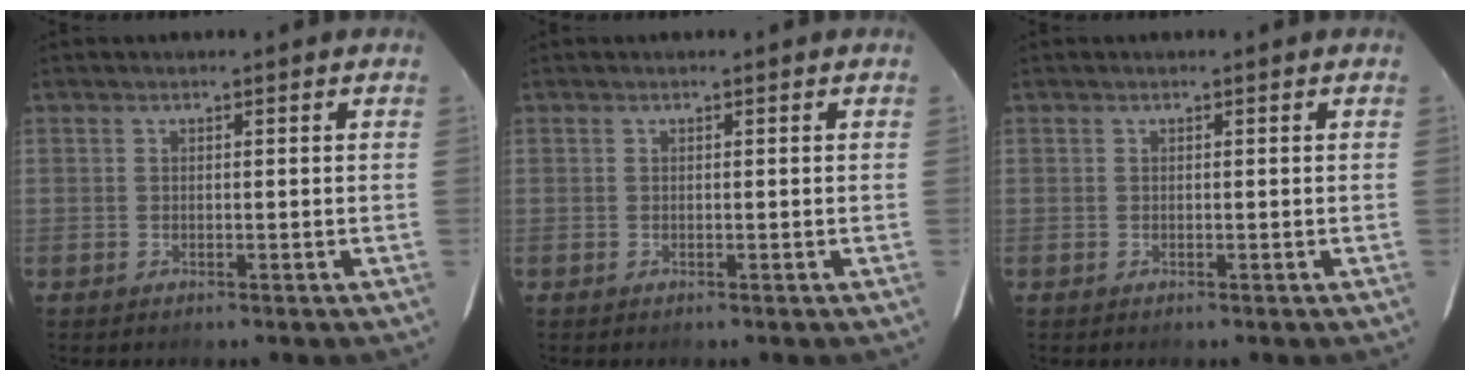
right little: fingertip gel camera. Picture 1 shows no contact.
{"total": 0.0}
{"total": 0.0}